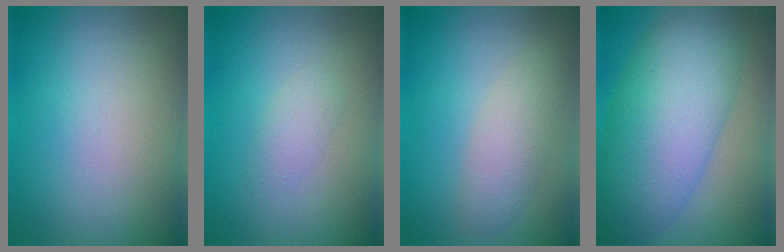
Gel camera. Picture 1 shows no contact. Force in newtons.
{"total": 1.3, "press": 1.3, "slide": 0.0}
{"total": 2.6, "press": 2.6, "slide": 0.1}
{"total": 10.4, "press": 10.4, "slide": 0.1}